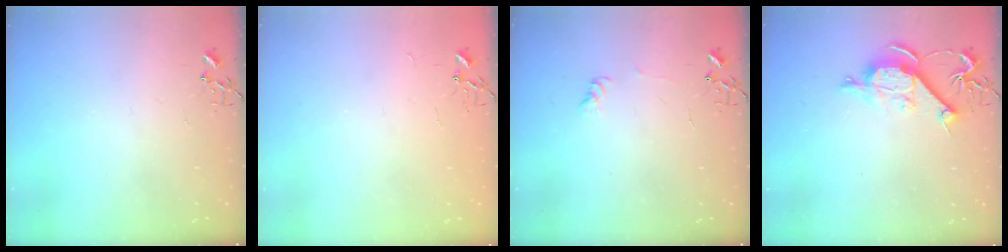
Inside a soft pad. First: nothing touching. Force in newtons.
{"total": 1.7, "press": 1.7, "slide": 0.2}
{"total": 5.5, "press": 5.5, "slide": 0.7}
{"total": 10.1, "press": 10.1, "slide": 0.7}